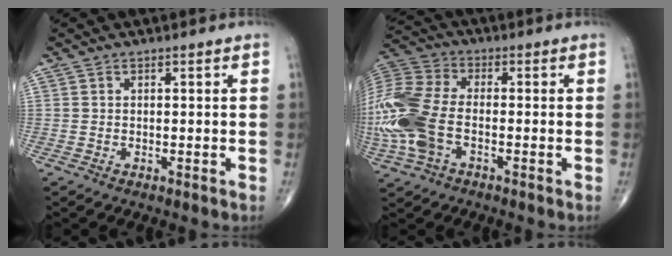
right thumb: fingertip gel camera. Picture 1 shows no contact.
{"total": 18.5, "force": [-3.8, 10.8, 14.5], "torque": [-0.365, 0.014, -0.073]}